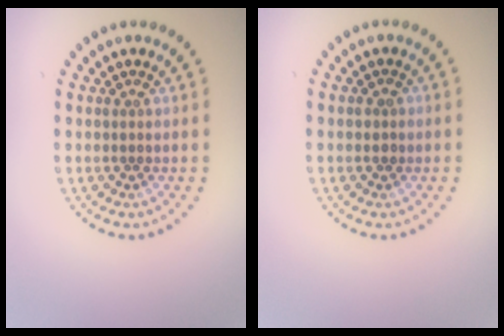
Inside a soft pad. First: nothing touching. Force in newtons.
{"total": 0.9, "press": 0.9, "slide": 0.1}